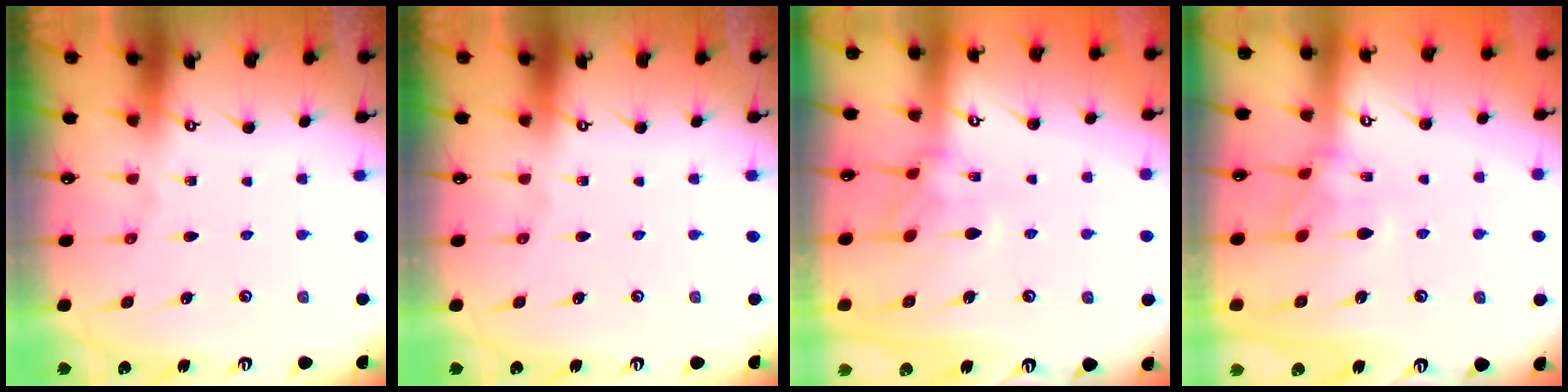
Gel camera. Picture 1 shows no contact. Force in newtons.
{"total": 0.0}
{"total": 1.8, "press": 1.5, "slide": 1.0}
{"total": 1.8, "press": 1.5, "slide": 1.0}